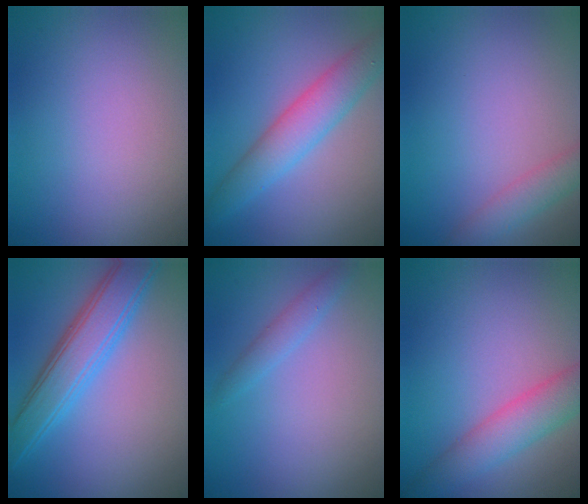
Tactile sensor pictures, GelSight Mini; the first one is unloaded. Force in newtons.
{"total": 4.7, "press": 4.7, "slide": 0.1}
{"total": 2.3, "press": 2.3, "slide": 0.1}
{"total": 5.2, "press": 5.2, "slide": 0.2}
{"total": 1.5, "press": 1.5, "slide": 0.1}
{"total": 4.3, "press": 4.3, "slide": 0.2}